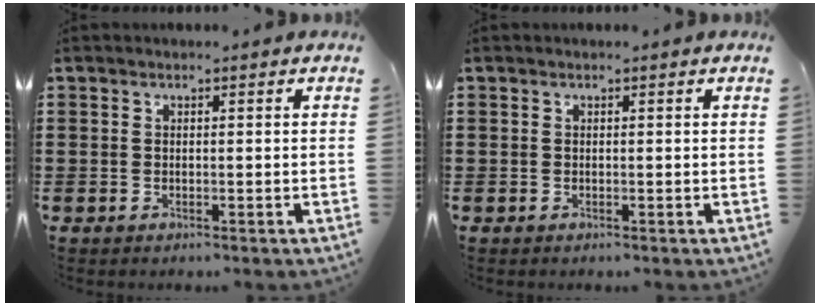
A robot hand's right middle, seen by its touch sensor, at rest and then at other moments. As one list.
[{"total": 0.0}]